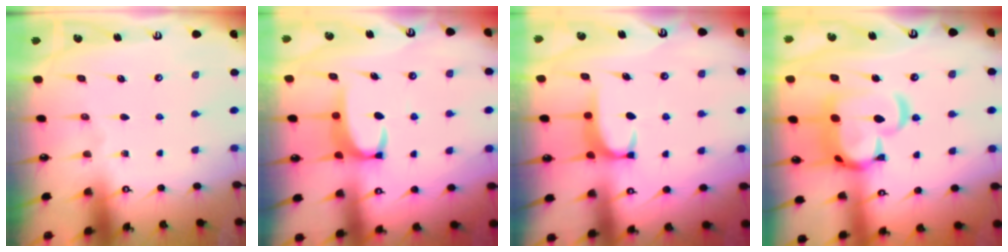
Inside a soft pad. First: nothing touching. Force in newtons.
{"total": 3.5, "press": 3.5, "slide": 0.3}
{"total": 1.7, "press": 1.6, "slide": 0.5}
{"total": 12.0, "press": 11.9, "slide": 1.7}